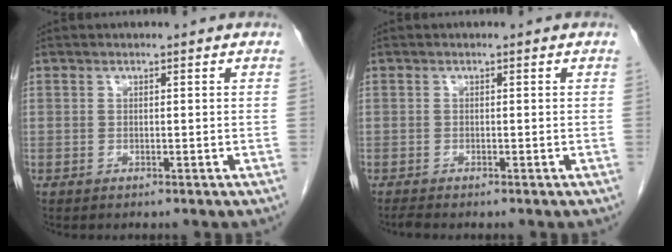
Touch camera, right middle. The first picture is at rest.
{"total": 0.7, "force": [-0.7, -0.1, 0.1], "torque": [-0.011, -0.005, -0.014]}